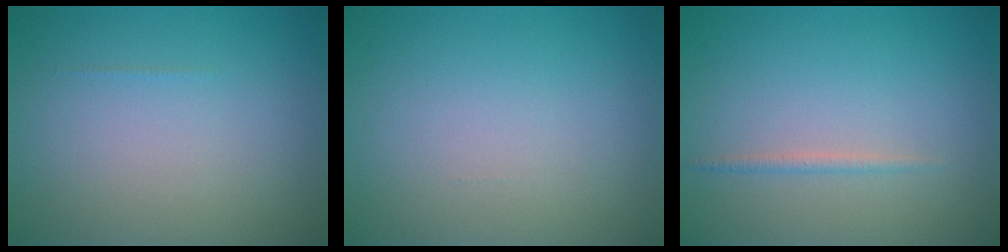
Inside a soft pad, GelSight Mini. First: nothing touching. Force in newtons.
{"total": 0.0}
{"total": 0.8, "press": 0.8, "slide": 0.0}